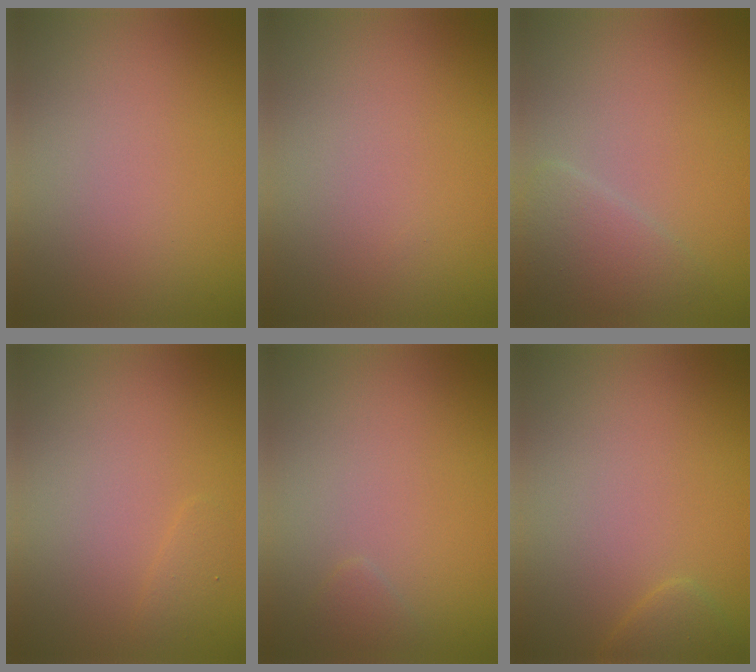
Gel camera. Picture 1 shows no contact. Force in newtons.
{"total": 0.0}
{"total": 2.6, "press": 2.6, "slide": 0.0}
{"total": 0.8, "press": 0.8, "slide": 0.1}
{"total": 0.8, "press": 0.8, "slide": 0.0}
{"total": 1.4, "press": 1.4, "slide": 0.1}